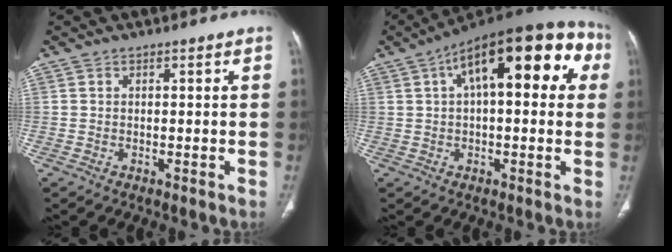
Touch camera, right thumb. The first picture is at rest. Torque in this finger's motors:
{"motor_torque": [0.69, 4.32, 1.62, 0.06, 0.15]}